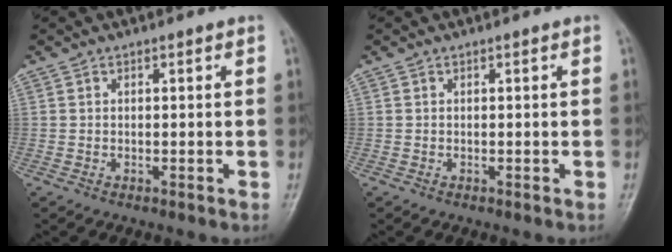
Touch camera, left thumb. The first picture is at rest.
{"total": 0.0}